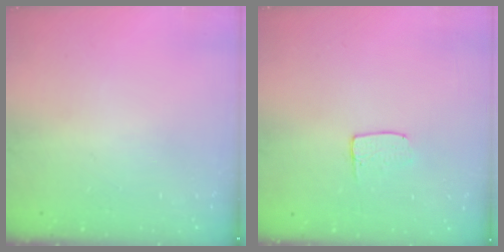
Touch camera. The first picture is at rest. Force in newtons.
{"total": 3.6, "press": 3.6, "slide": 0.3}